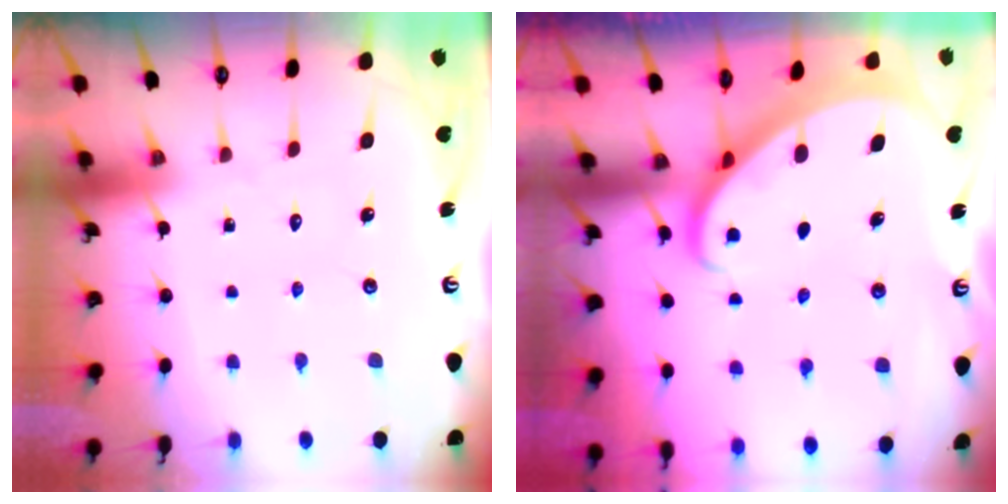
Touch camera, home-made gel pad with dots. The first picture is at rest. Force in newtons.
{"total": 2.3, "press": 2.3, "slide": 0.3}